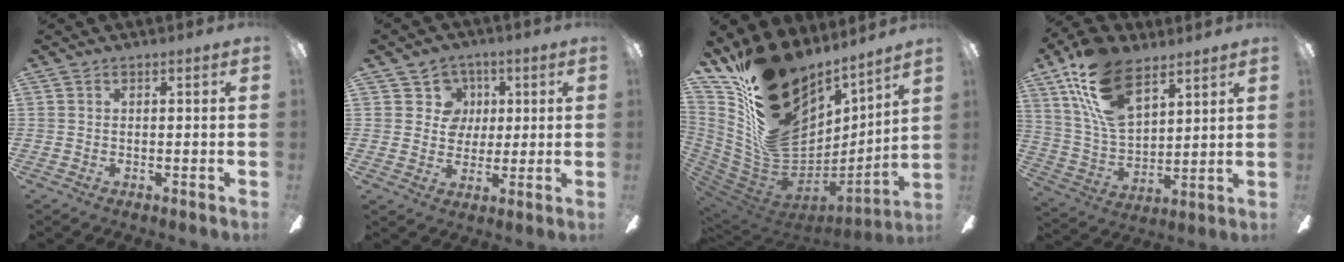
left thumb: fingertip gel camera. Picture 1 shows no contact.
{"total": 7.6, "force": [2.5, 7.1, 1.2], "torque": [-0.016, -0.006, 0.045]}
{"total": 25.3, "force": [15.2, 14.4, 14.1], "torque": [-0.252, -0.125, 0.306]}
{"total": 19.3, "force": [11.3, 10.0, 12.1], "torque": [-0.264, -0.044, 0.202]}